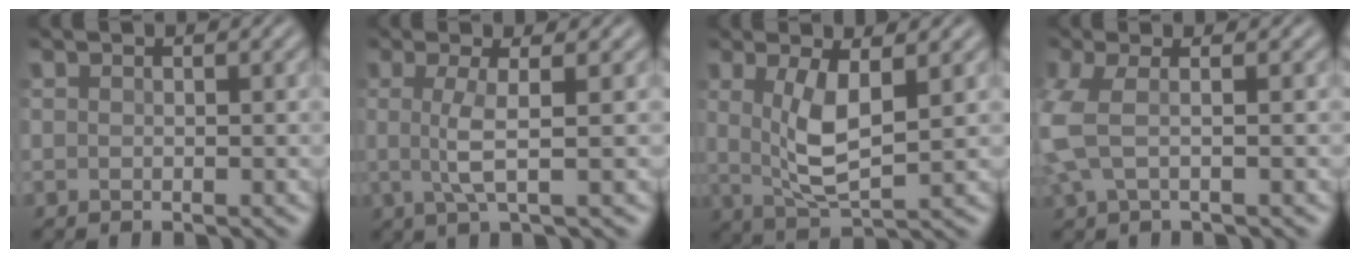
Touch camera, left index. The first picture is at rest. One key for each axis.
{"total": 2.8, "fx": 0.0, "fy": 0.0, "fz": 2.8, "tx": -0.061, "ty": 0.002, "tz": 0.000}
{"total": 4.6, "fx": 0.7, "fy": 1.1, "fz": 4.4, "tx": -0.095, "ty": -0.005, "tz": 0.018}
{"total": 4.3, "fx": -0.5, "fy": 2.1, "fz": 3.8, "tx": -0.109, "ty": 0.004, "tz": -0.013}